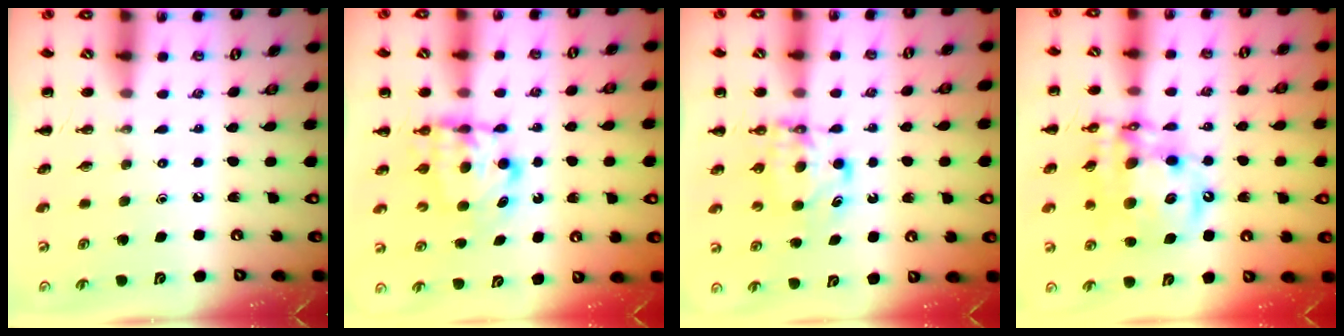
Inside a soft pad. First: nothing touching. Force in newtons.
{"total": 6.2, "press": 6.2, "slide": 0.5}
{"total": 6.1, "press": 6.0, "slide": 0.7}
{"total": 16.0, "press": 15.5, "slide": 4.0}